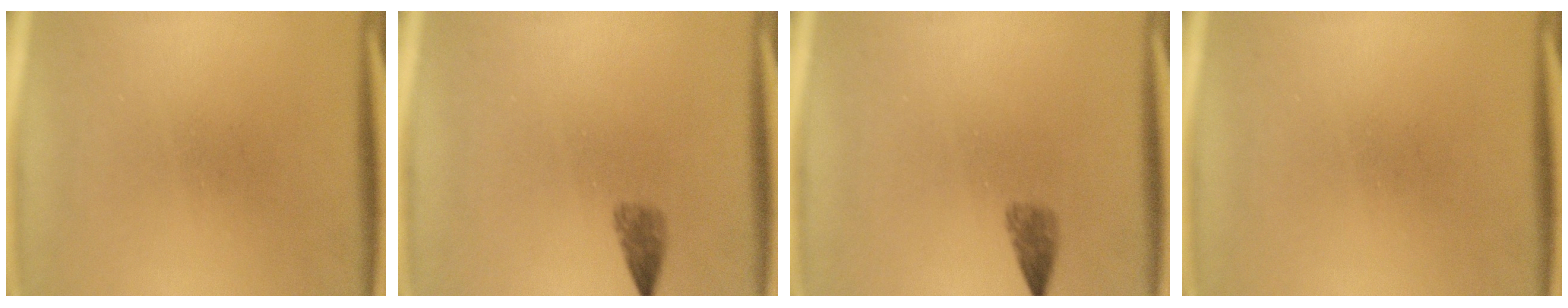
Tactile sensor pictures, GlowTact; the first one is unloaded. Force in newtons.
{"total": 1.8}
{"total": 1.8}
{"total": 0.0}